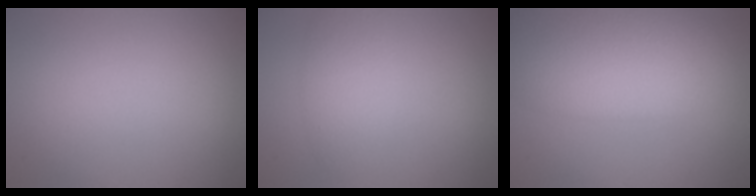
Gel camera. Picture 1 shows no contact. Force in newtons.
{"total": 3.1, "press": 3.1, "slide": 0.2}
{"total": 9.8, "press": 9.8, "slide": 0.6}